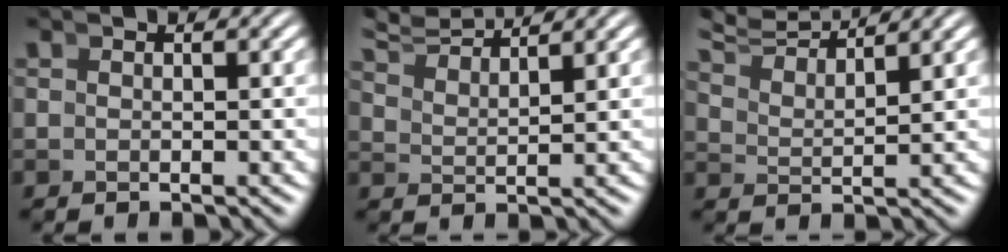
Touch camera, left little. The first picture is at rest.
{"total": 5.5, "force": [5.2, 0.5, 1.8], "torque": [-0.027, 0.017, 0.089]}
{"total": 5.5, "force": [5.0, 1.0, 2.1], "torque": [-0.040, 0.013, 0.083]}